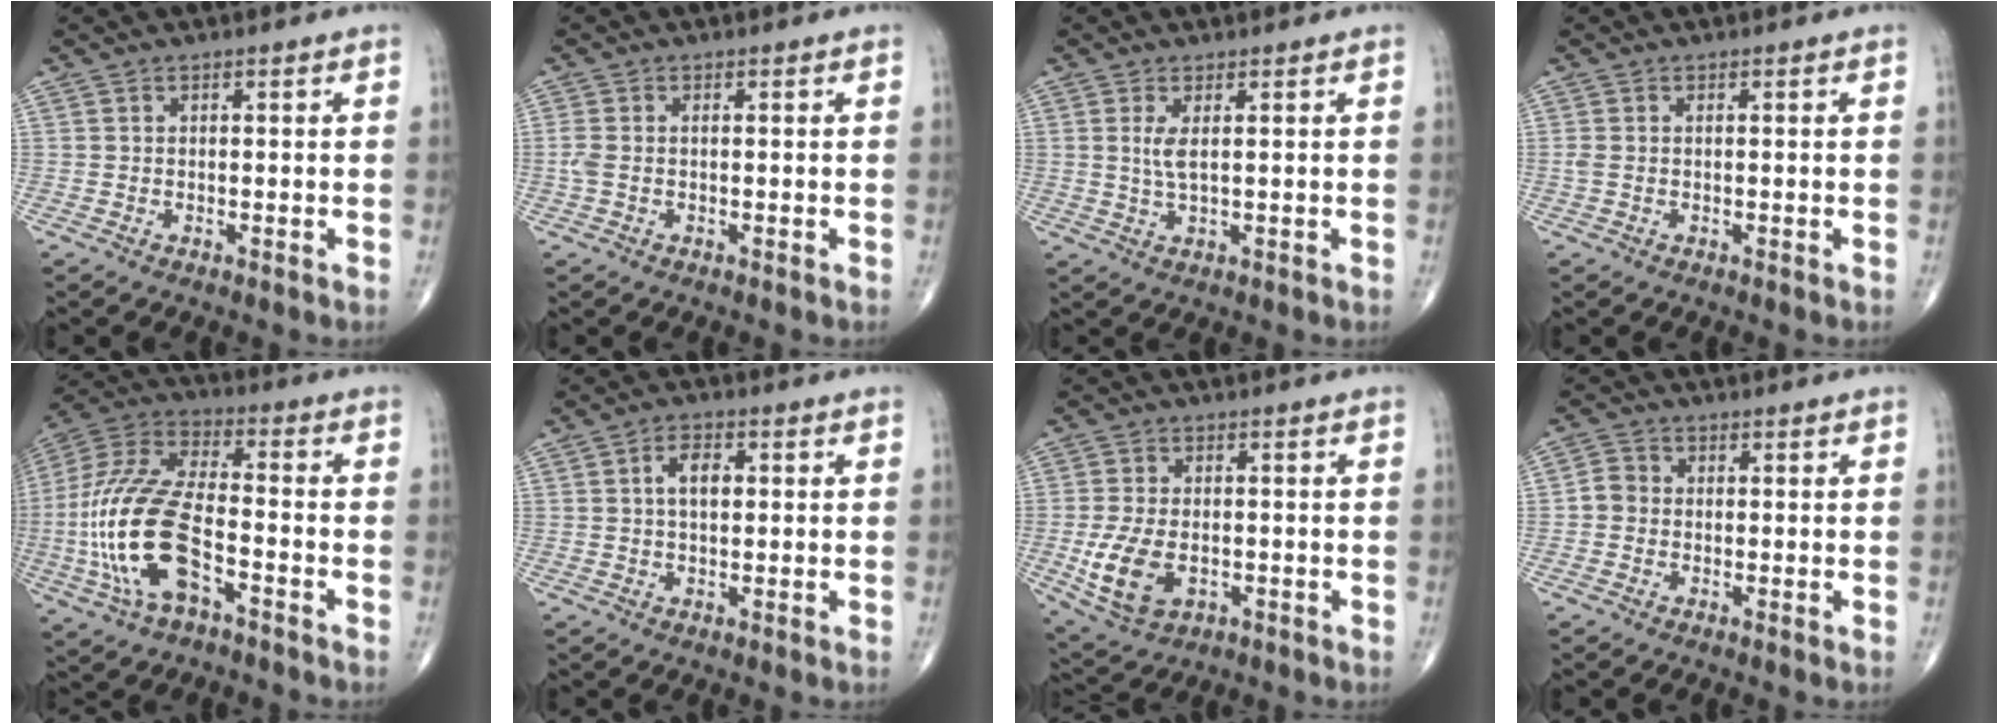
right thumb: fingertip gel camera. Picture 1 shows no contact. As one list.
[{"total": 2.2, "force": [-0.2, 1.2, 1.8], "torque": [-0.060, 0.005, -0.005]}, {"total": 2.9, "force": [0.7, 0.7, 2.7], "torque": [-0.064, -0.007, 0.019]}, {"total": 1.1, "force": [0.0, 0.6, 1.0], "torque": [-0.032, 0.006, 0.001]}, {"total": 20.6, "force": [-5.9, 9.1, 17.5], "torque": [-0.390, 0.026, -0.107]}, {"total": 4.6, "force": [0.7, 2.6, 3.7], "torque": [-0.065, 0.007, 0.008]}, {"total": 10.0, "force": [-2.3, 6.2, 7.5], "torque": [-0.151, -0.002, -0.032]}, {"total": 3.0, "force": [-0.5, 2.7, 1.3], "torque": [-0.013, 0.008, -0.016]}]